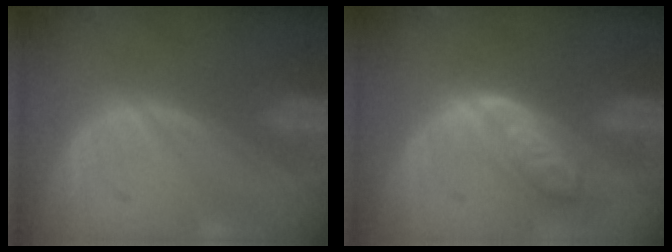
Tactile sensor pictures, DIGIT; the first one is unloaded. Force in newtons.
{"total": 6.3, "press": 5.7, "slide": 2.7}